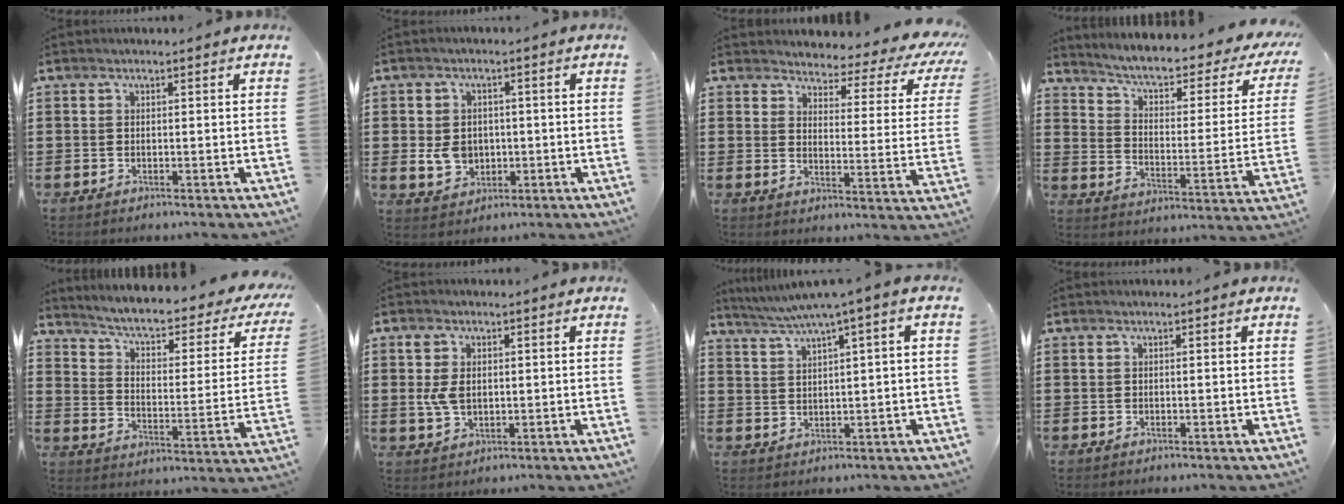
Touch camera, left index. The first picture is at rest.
{"total": 4.7, "force": [-0.4, 3.9, 2.5], "torque": [-0.047, 0.005, -0.009]}
{"total": 3.2, "force": [2.8, 1.0, 1.1], "torque": [-0.035, -0.027, 0.039]}
{"total": 4.8, "force": [3.3, 0.8, 3.4], "torque": [-0.081, -0.030, 0.047]}
{"total": 4.6, "force": [3.3, 0.7, 3.2], "torque": [-0.076, -0.033, 0.046]}
{"total": 4.5, "force": [0.4, 3.1, 3.3], "torque": [-0.091, 0.003, 0.001]}
{"total": 3.6, "force": [1.9, -0.4, 3.1], "torque": [-0.063, -0.009, 0.029]}
{"total": 0.0}